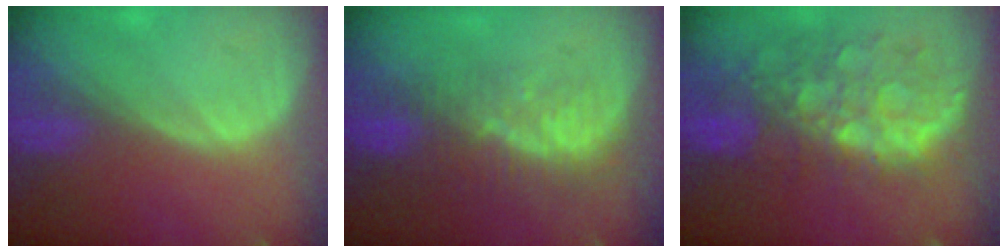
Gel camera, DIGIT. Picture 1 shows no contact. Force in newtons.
{"total": 8.2, "press": 7.2, "slide": 3.8}
{"total": 11.2, "press": 9.7, "slide": 5.5}